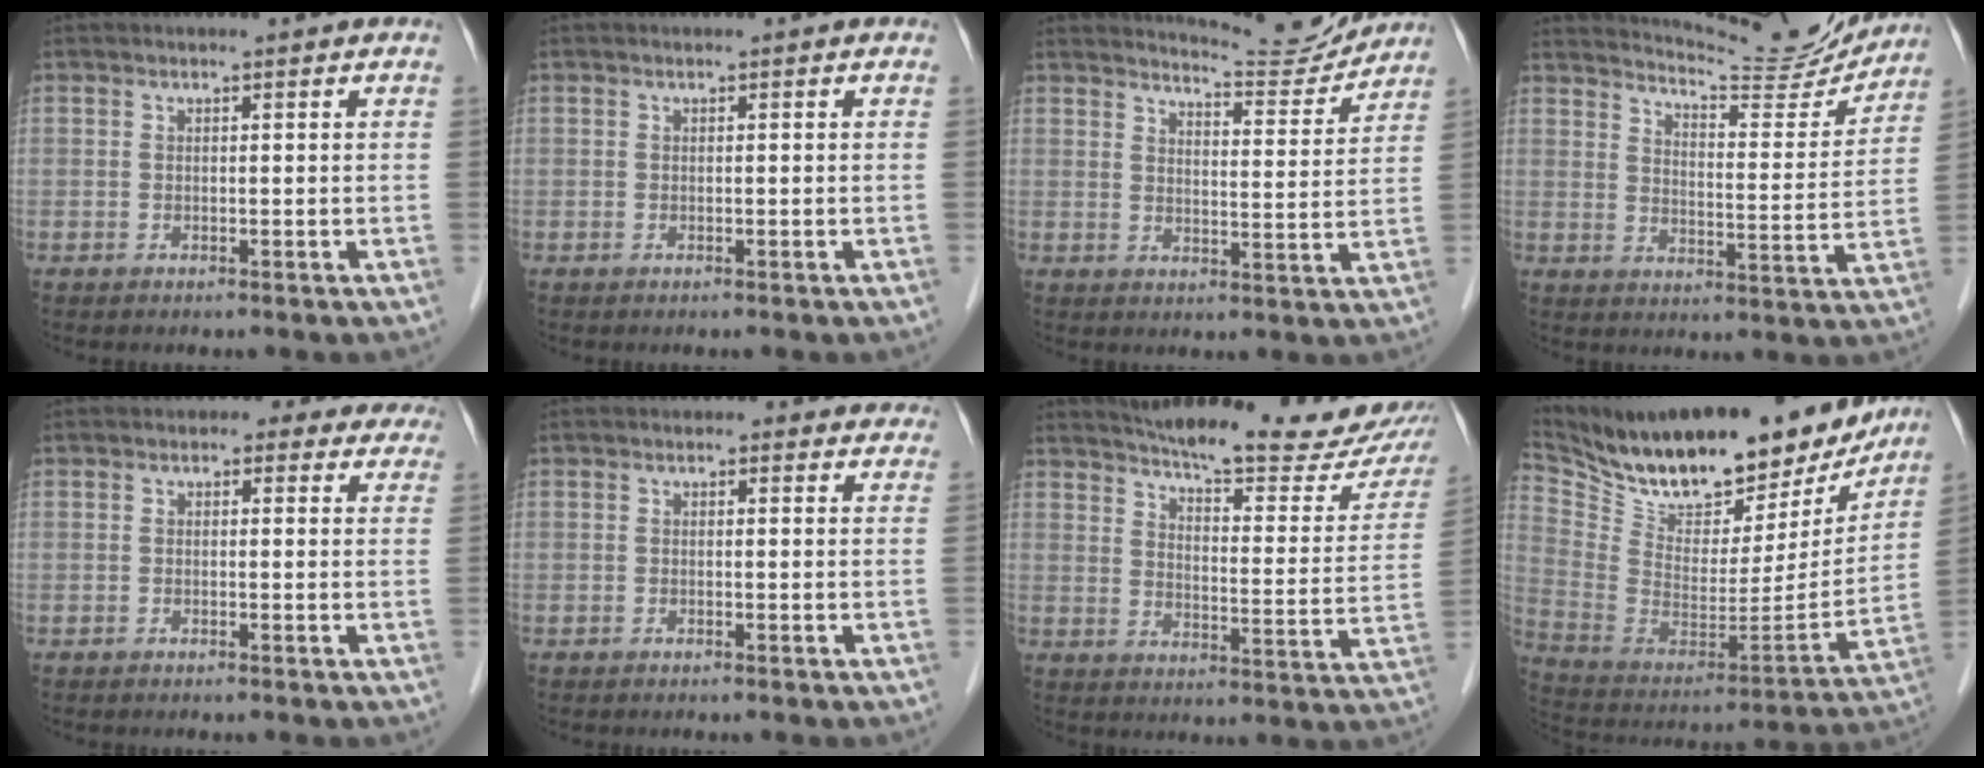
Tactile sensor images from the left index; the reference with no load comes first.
{"total": 0.0}
{"total": 8.2, "force": [8.2, -0.2, -0.1], "torque": [-0.011, -0.013, 0.112]}
{"total": 13.9, "force": [13.6, 0.5, 2.5], "torque": [-0.044, -0.037, 0.181]}
{"total": 4.6, "force": [3.5, 2.7, 1.1], "torque": [0.005, 0.008, 0.023]}
{"total": 1.9, "force": [1.4, 1.3, 0.5], "torque": [0.002, 0.006, 0.005]}
{"total": 21.4, "force": [19.2, 2.7, 9.0], "torque": [-0.121, -0.055, 0.238]}
{"total": 27.3, "force": [22.6, 8.4, 12.8], "torque": [-0.228, -0.015, 0.337]}